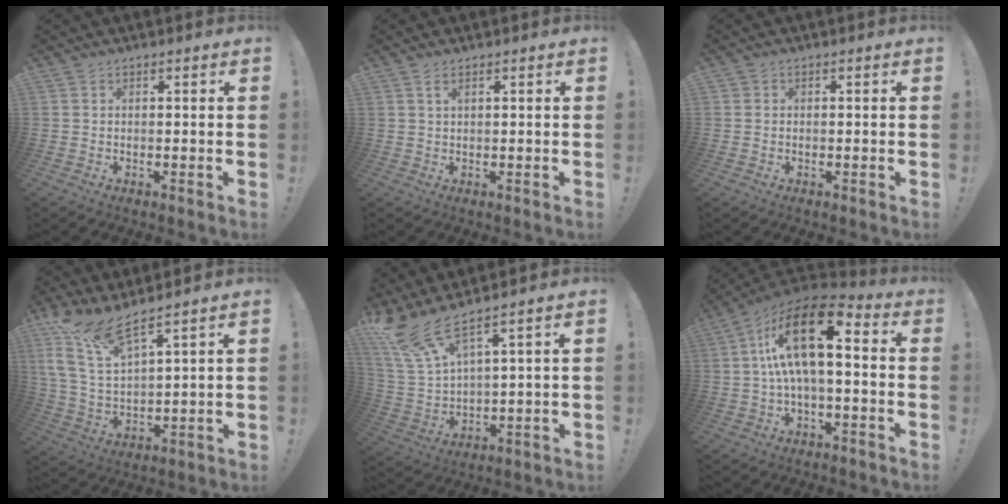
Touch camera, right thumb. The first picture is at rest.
{"total": 1.7, "force": [0.9, 0.5, 1.3], "torque": [-0.024, 0.000, 0.016]}
{"total": 0.6, "force": [0.2, 0.5, 0.0], "torque": [-0.001, 0.001, 0.003]}
{"total": 11.9, "force": [9.4, 2.2, 6.9], "torque": [-0.146, -0.049, 0.168]}
{"total": 11.0, "force": [8.2, 2.3, 7.0], "torque": [-0.148, -0.044, 0.148]}
{"total": 17.8, "force": [4.1, 7.0, 15.9], "torque": [-0.280, -0.016, 0.066]}